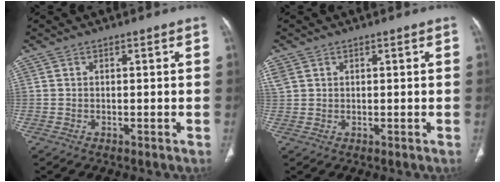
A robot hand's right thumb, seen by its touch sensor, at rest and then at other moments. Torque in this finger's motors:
{"motor_torque": [-0.16, 0.28, 0.42, 0.01, -0.01]}